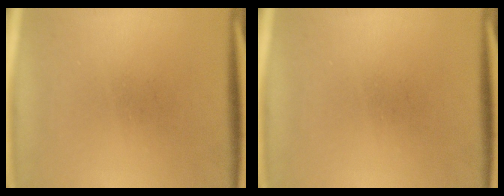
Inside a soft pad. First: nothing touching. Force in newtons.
{"total": 0.0}